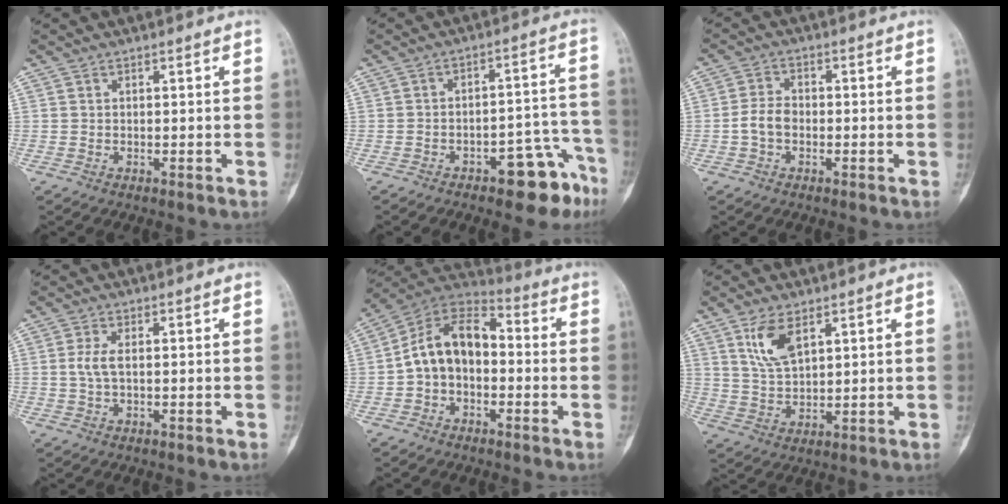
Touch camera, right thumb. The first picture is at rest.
{"total": 10.1, "force": [-6.6, 4.1, 6.5], "torque": [-0.042, 0.063, -0.085]}
{"total": 4.0, "force": [-1.0, 2.9, 2.7], "torque": [-0.046, 0.013, -0.025]}
{"total": 3.1, "force": [0.3, 1.3, 2.8], "torque": [-0.070, 0.004, 0.007]}
{"total": 12.7, "force": [-1.2, 8.6, 9.2], "torque": [-0.140, 0.046, -0.039]}
{"total": 7.4, "force": [3.8, 3.3, 5.4], "torque": [-0.095, -0.018, 0.080]}